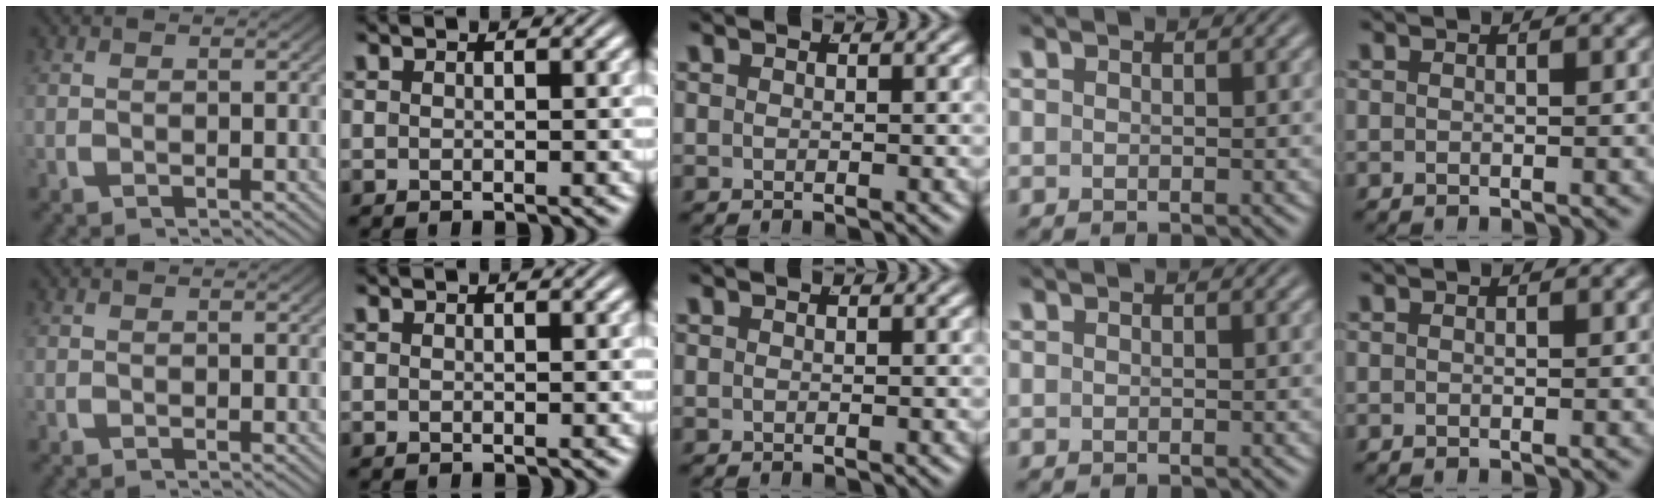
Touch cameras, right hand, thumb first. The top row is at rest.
{}